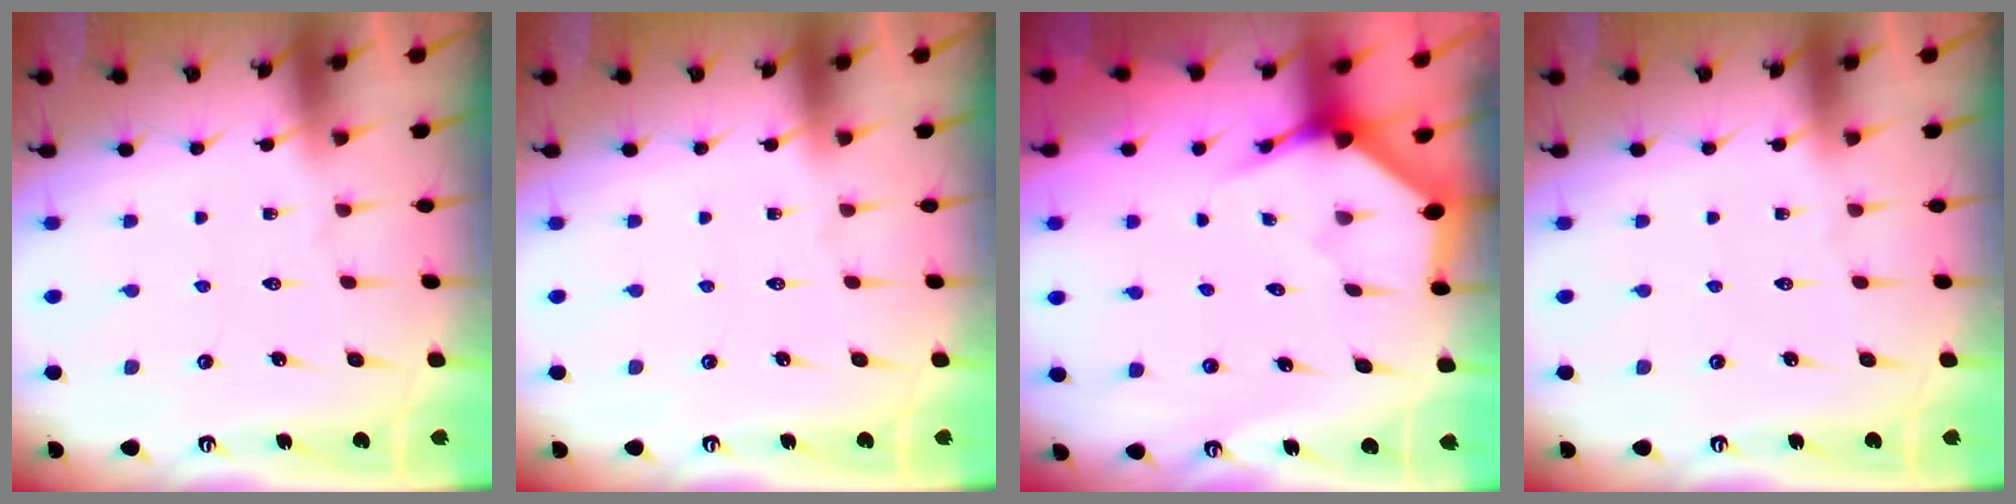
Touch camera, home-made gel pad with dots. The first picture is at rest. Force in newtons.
{"total": 0.0}
{"total": 3.6, "press": 3.6, "slide": 0.1}
{"total": 0.0}